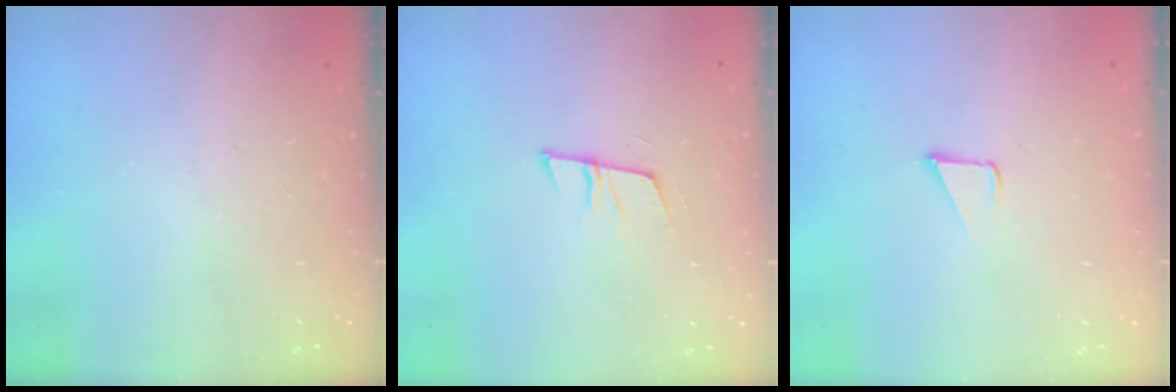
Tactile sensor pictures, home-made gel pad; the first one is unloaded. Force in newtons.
{"total": 7.9, "press": 7.3, "slide": 3.0}
{"total": 1.7, "press": 1.7, "slide": 0.1}